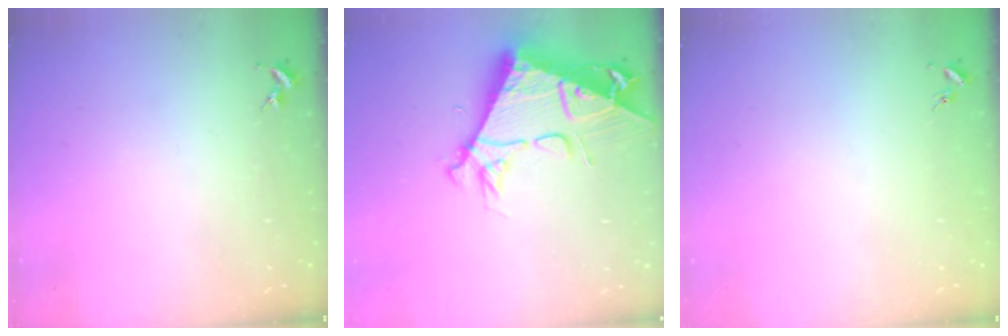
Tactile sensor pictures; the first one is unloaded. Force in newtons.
{"total": 9.4, "press": 9.4, "slide": 0.9}
{"total": 0.0}